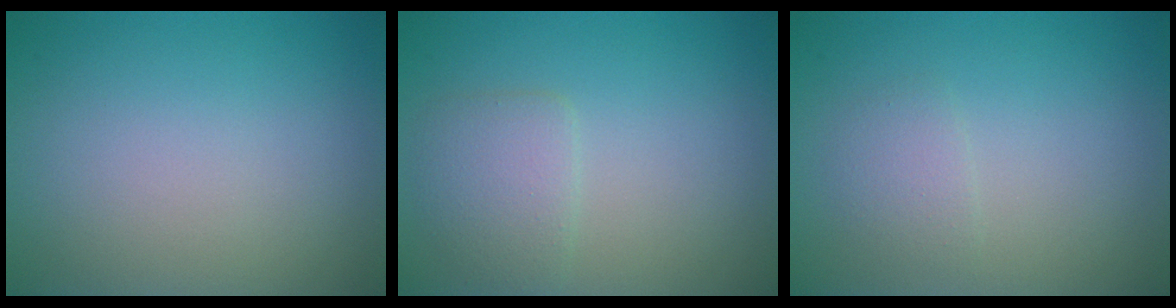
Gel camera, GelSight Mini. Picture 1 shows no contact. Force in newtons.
{"total": 2.4, "press": 2.4, "slide": 0.2}
{"total": 1.3, "press": 1.3, "slide": 0.0}